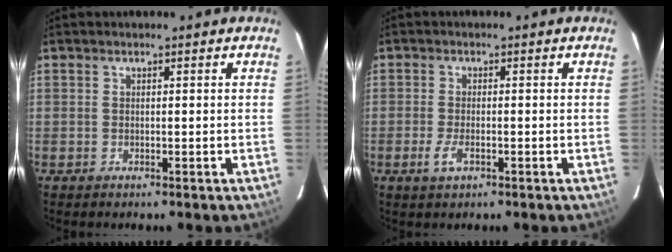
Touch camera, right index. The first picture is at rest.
{"total": 3.0, "force": [-1.4, 1.1, 2.5], "torque": [-0.054, -0.006, -0.025]}